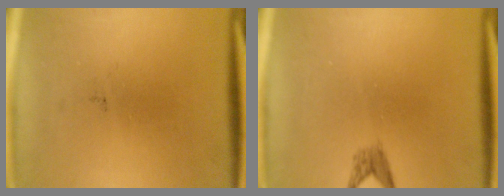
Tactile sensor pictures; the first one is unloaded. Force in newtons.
{"total": 1.4}